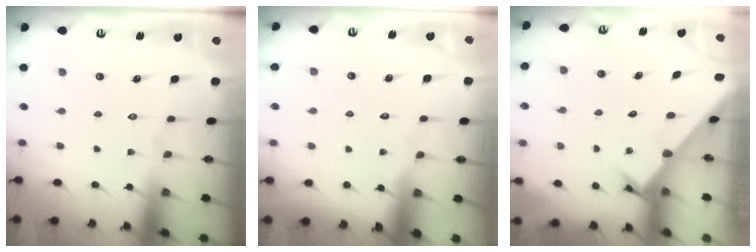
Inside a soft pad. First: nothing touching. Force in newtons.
{"total": 3.0, "press": 3.0, "slide": 0.4}
{"total": 2.3, "press": 2.3, "slide": 0.2}